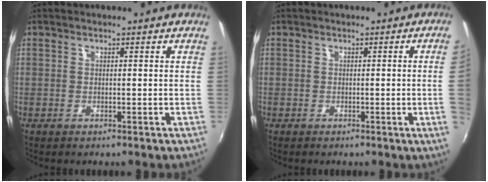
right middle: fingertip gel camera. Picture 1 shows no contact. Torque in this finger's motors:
{"motor_torque": [1.09, -1.05, -0.54, -0.21]}